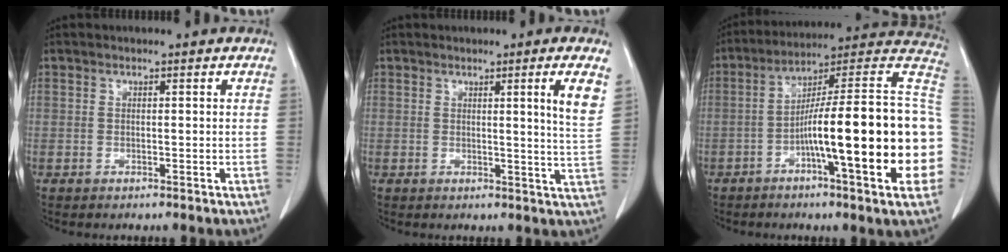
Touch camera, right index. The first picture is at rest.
{"total": 4.8, "force": [2.0, -1.2, 4.2], "torque": [-0.058, -0.018, 0.025]}
{"total": 24.8, "force": [-4.6, 1.5, 24.4], "torque": [-0.258, 0.022, -0.077]}